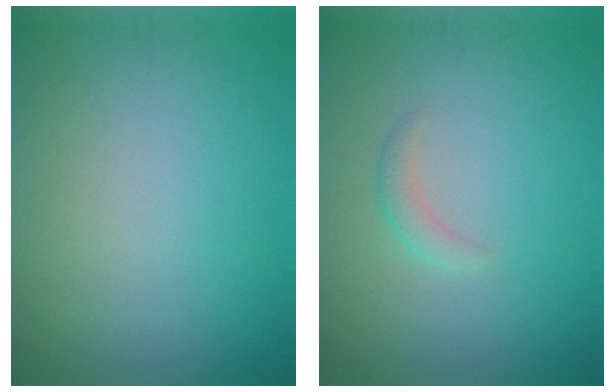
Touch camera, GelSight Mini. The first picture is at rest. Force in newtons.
{"total": 1.2, "press": 1.2, "slide": 0.0}